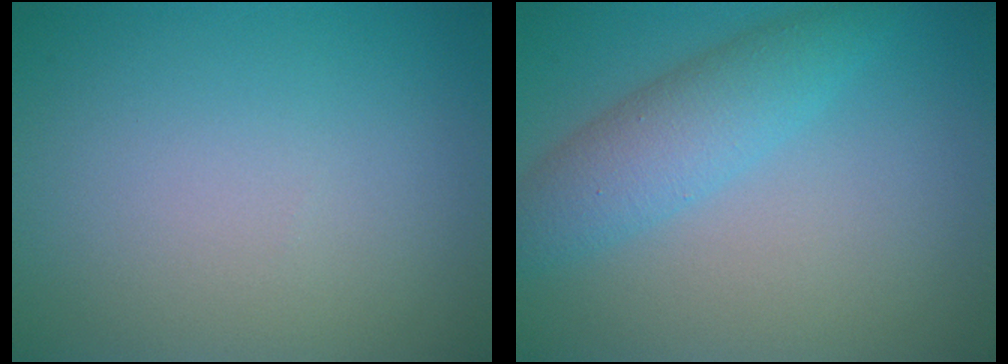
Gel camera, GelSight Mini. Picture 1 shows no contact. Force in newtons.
{"total": 4.0, "press": 4.0, "slide": 0.1}